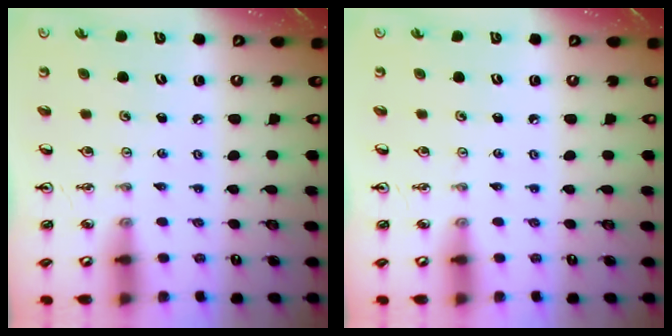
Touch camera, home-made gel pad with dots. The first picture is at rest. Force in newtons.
{"total": 0.0}